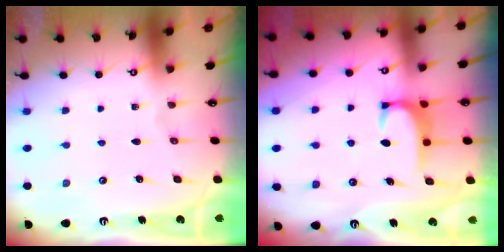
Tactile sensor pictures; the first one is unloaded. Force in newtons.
{"total": 2.1, "press": 2.0, "slide": 0.5}